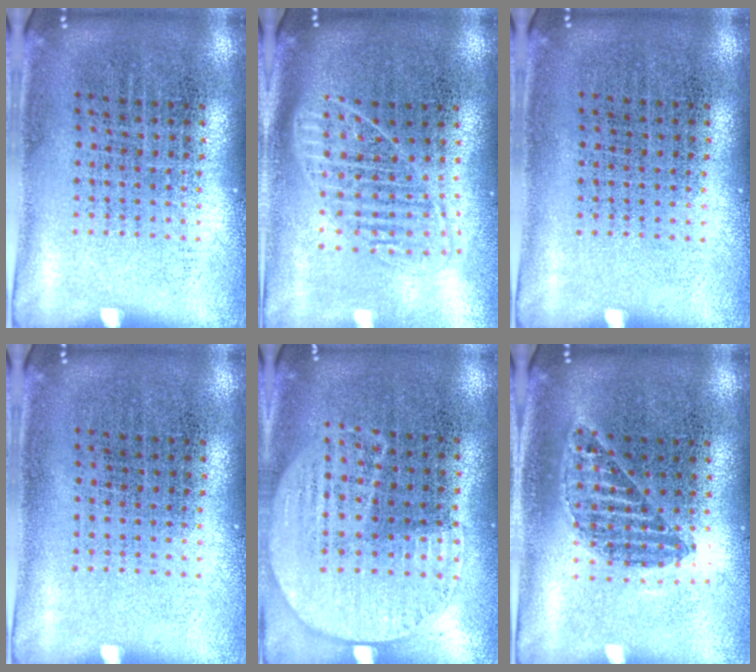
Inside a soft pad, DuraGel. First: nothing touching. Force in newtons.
{"total": 1.8, "press": 1.6, "slide": 1.0}
{"total": 0.0}
{"total": 0.0}
{"total": 1.0, "press": 0.9, "slide": 0.5}
{"total": 1.2, "press": 1.0, "slide": 0.5}